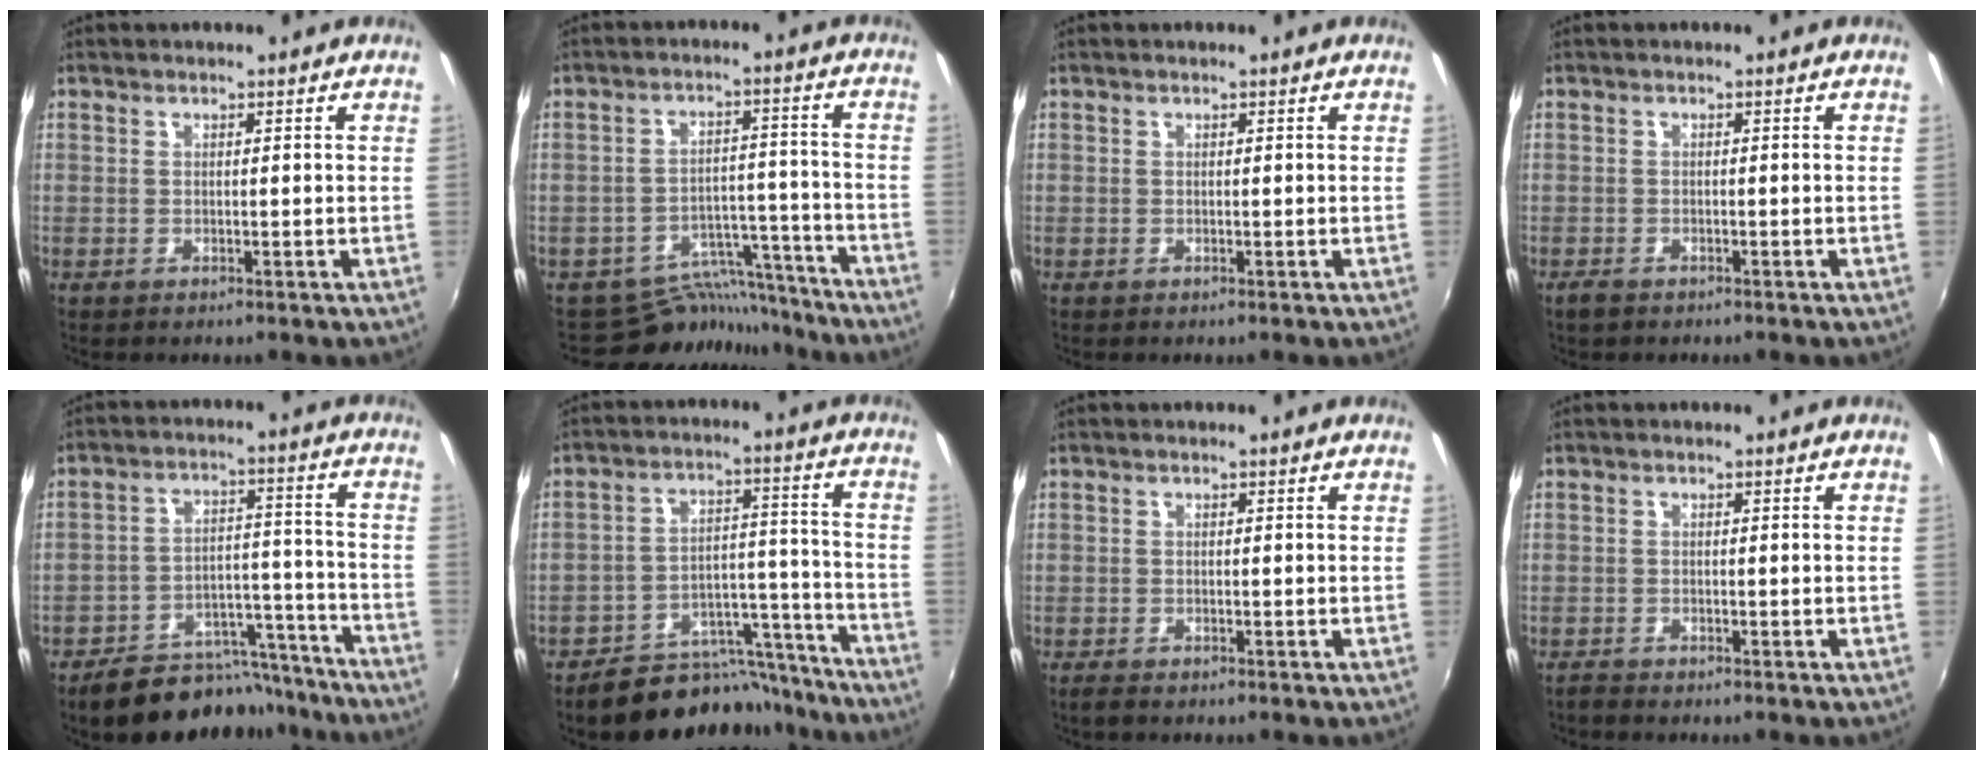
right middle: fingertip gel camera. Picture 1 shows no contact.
{"total": 11.1, "force": [-10.3, 4.1, 1.1], "torque": [-0.020, 0.032, -0.148]}
{"total": 0.0}
{"total": 1.8, "force": [-1.4, 0.8, 0.7], "torque": [-0.018, -0.004, -0.027]}
{"total": 16.7, "force": [-14.8, 6.1, 4.9], "torque": [-0.091, 0.034, -0.195]}
{"total": 15.2, "force": [-13.8, 5.7, 2.5], "torque": [-0.034, 0.052, -0.188]}
{"total": 1.9, "force": [-1.6, 0.5, 0.9], "torque": [-0.020, -0.008, -0.030]}
{"total": 1.3, "force": [-1.3, 0.1, 0.2], "torque": [-0.008, -0.006, -0.027]}